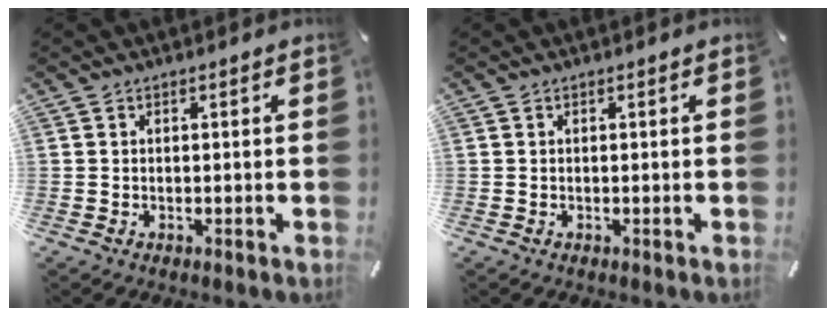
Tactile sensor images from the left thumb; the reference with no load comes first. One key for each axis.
{"total": 0.0}